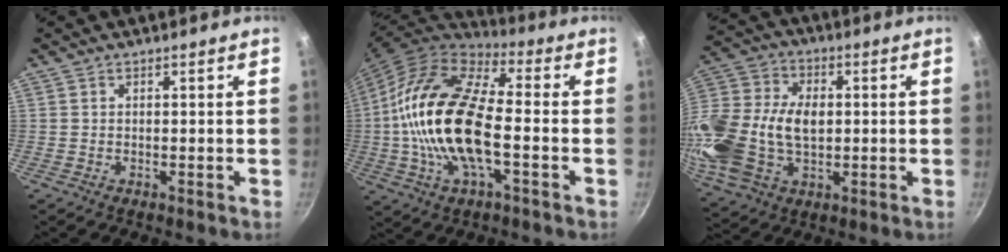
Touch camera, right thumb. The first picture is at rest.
{"total": 21.4, "force": [-2.2, 9.6, 19.0], "torque": [-0.355, 0.030, -0.053]}
{"total": 20.8, "force": [-0.5, 13.9, 15.5], "torque": [-0.307, 0.020, -0.010]}